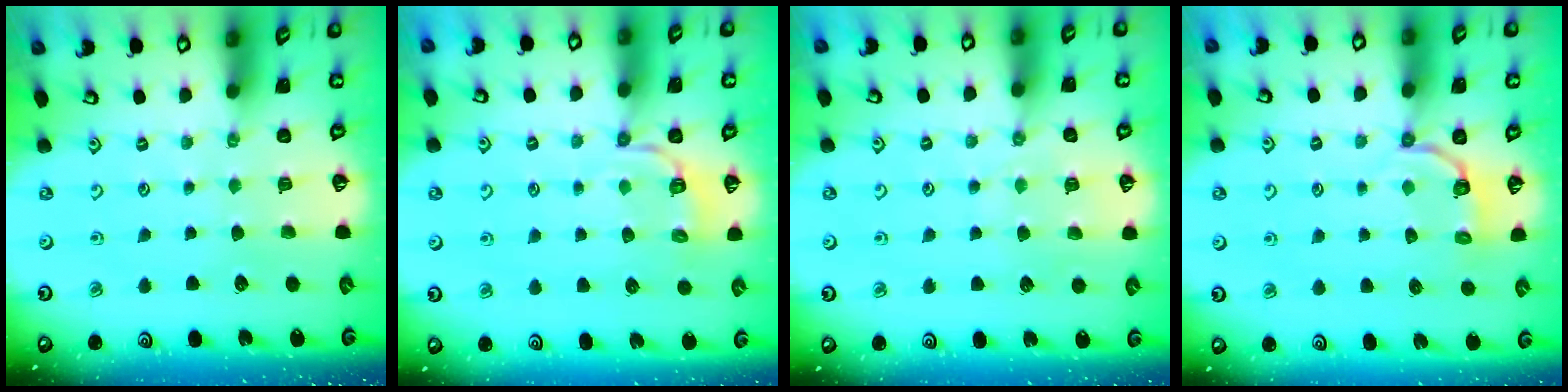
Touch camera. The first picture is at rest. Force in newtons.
{"total": 5.5, "press": 5.3, "slide": 1.7}
{"total": 5.8, "press": 5.7, "slide": 0.8}
{"total": 4.2, "press": 2.9, "slide": 3.0}